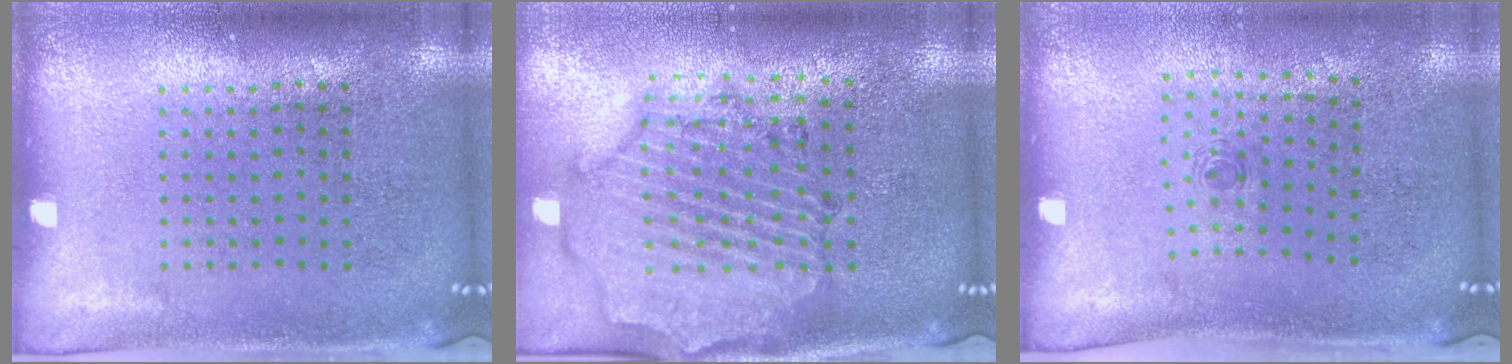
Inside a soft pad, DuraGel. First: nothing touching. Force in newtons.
{"total": 1.7, "press": 1.7, "slide": 0.3}
{"total": 0.7, "press": 0.3, "slide": 0.6}